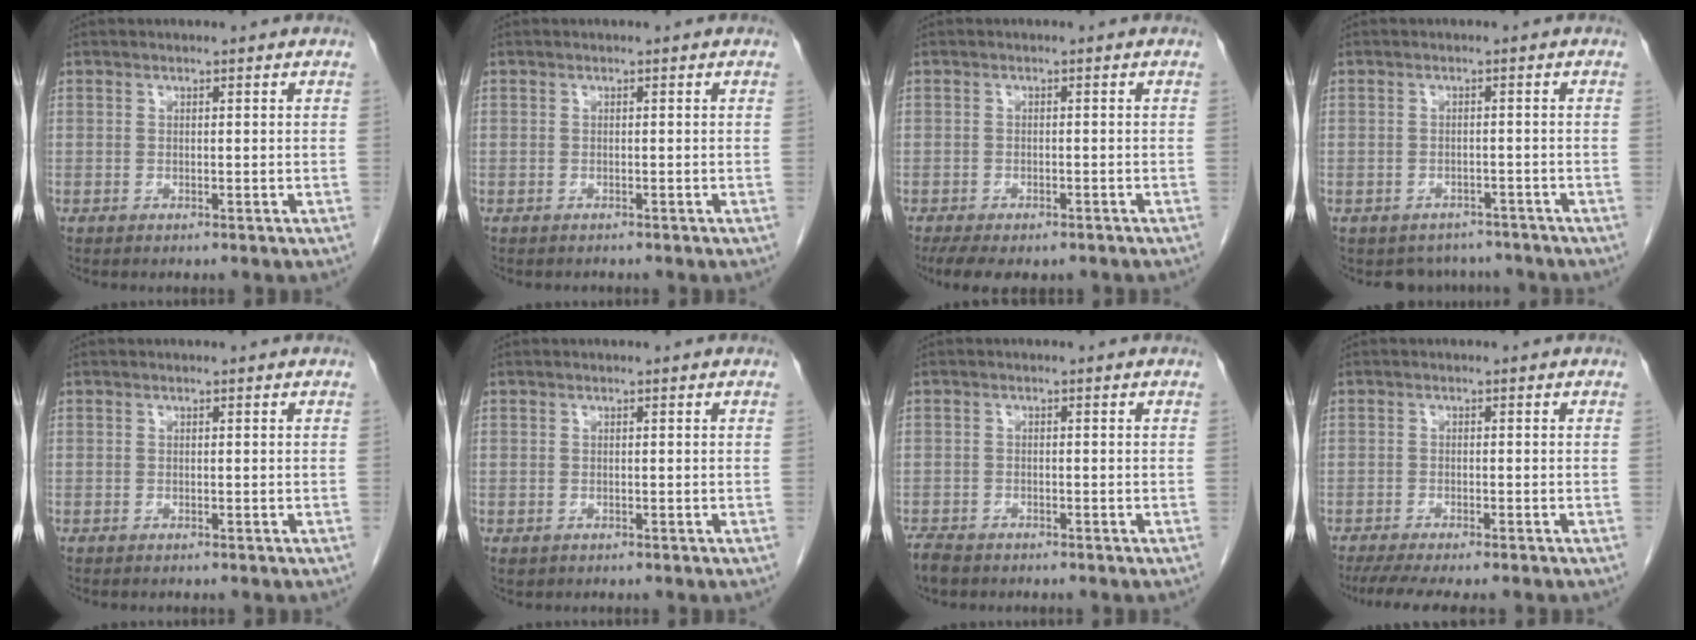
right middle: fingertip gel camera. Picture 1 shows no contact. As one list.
[{"total": 0.5, "force": [-0.5, 0.1, 0.0], "torque": [-0.009, -0.002, -0.009]}, {"total": 7.6, "force": [-5.7, 3.1, 4.0], "torque": [-0.060, -0.011, -0.080]}, {"total": 4.6, "force": [-4.1, 2.2, -0.3], "torque": [0.007, 0.011, -0.050]}, {"total": 0.0}, {"total": 0.6, "force": [-0.2, 0.5, 0.2], "torque": [-0.011, 0.000, 0.003]}, {"total": 3.3, "force": [-2.8, 1.3, 1.1], "torque": [-0.028, -0.007, -0.047]}, {"total": 8.1, "force": [-6.7, 1.0, 4.5], "torque": [-0.064, -0.012, -0.102]}]